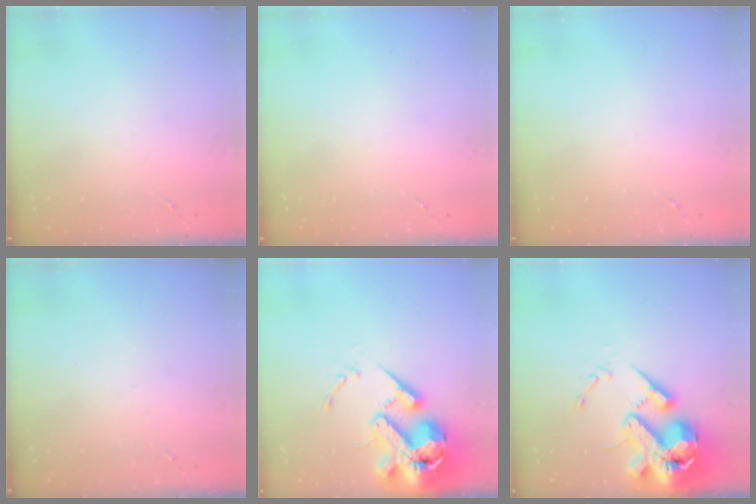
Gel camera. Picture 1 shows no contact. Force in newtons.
{"total": 0.0}
{"total": 0.0}
{"total": 0.0}
{"total": 20.8, "press": 20.5, "slide": 3.5}
{"total": 20.8, "press": 20.5, "slide": 3.5}